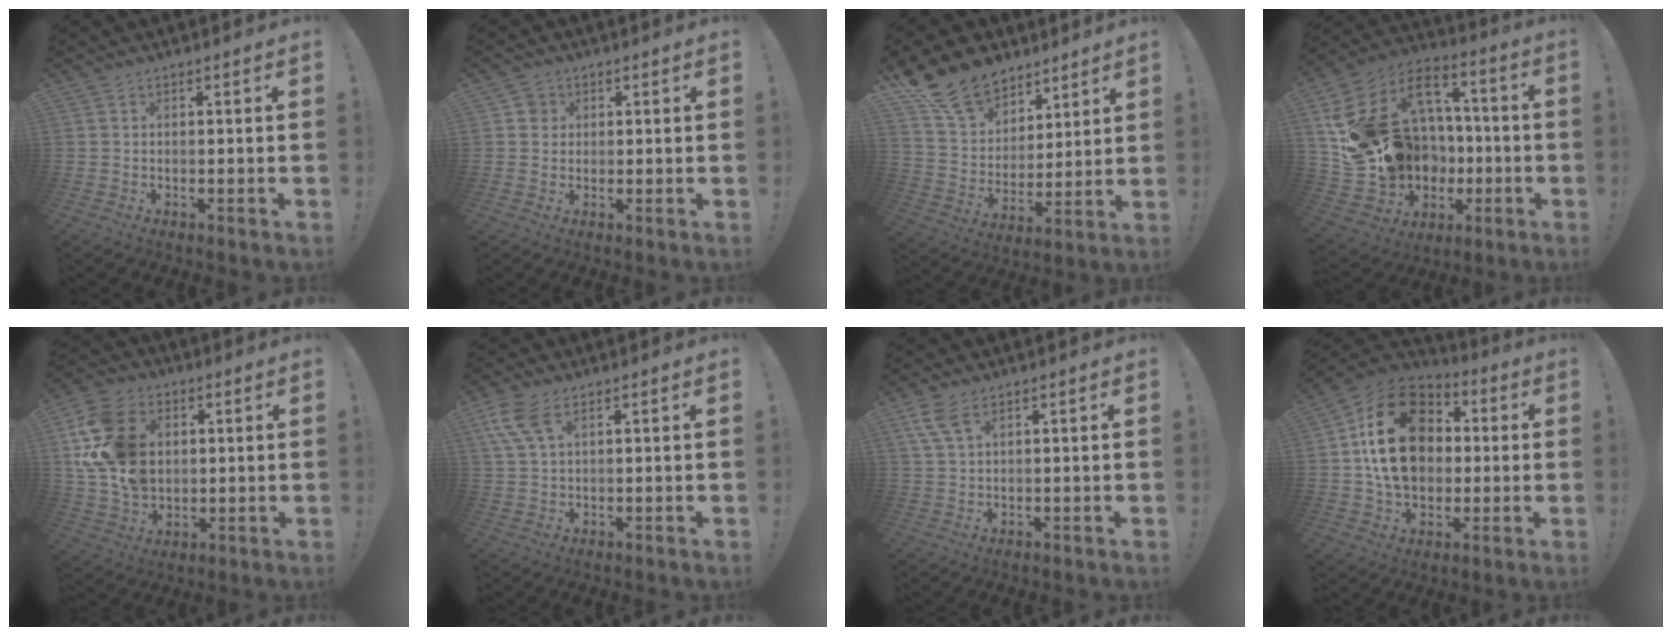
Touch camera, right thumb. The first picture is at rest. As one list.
[{"total": 3.5, "force": [0.9, 3.3, 0.9], "torque": [-0.011, 0.006, 0.016]}, {"total": 16.7, "force": [11.9, 10.2, 5.8], "torque": [-0.103, -0.076, 0.229]}, {"total": 24.3, "force": [1.5, 20.2, 13.5], "torque": [-0.249, -0.003, 0.088]}, {"total": 19.7, "force": [4.1, 14.9, 12.1], "torque": [-0.229, -0.007, 0.084]}, {"total": 8.3, "force": [3.9, 4.1, 6.1], "torque": [-0.134, -0.002, 0.078]}, {"total": 5.9, "force": [3.3, 2.5, 4.2], "torque": [-0.080, -0.007, 0.063]}, {"total": 23.0, "force": [2.9, 17.3, 14.8], "torque": [-0.243, 0.015, 0.063]}]